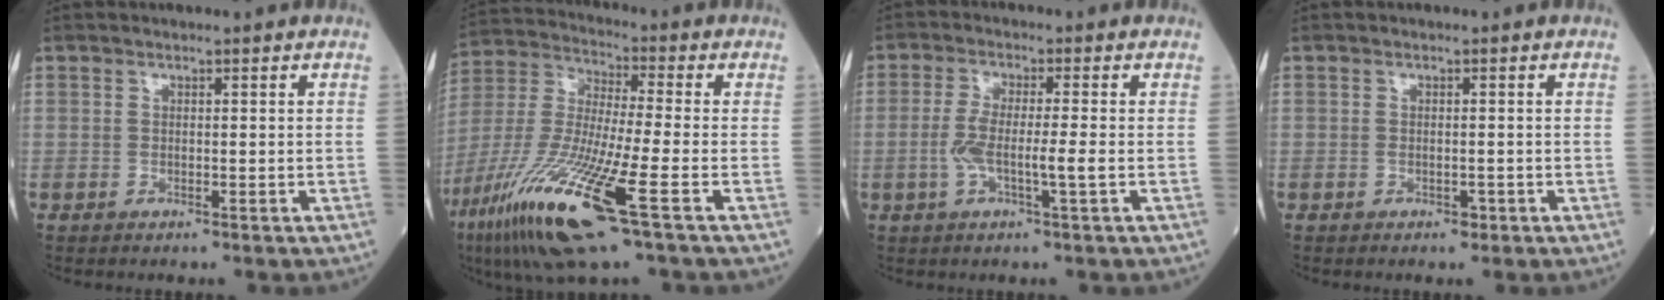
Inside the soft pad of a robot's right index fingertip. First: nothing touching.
{"total": 18.9, "force": [-9.1, 1.5, 16.5], "torque": [-0.377, -0.049, -0.177]}
{"total": 5.4, "force": [-1.1, 0.2, 5.2], "torque": [-0.110, 0.001, -0.023]}
{"total": 1.0, "force": [-0.4, 0.6, 0.6], "torque": [-0.008, 0.001, -0.004]}